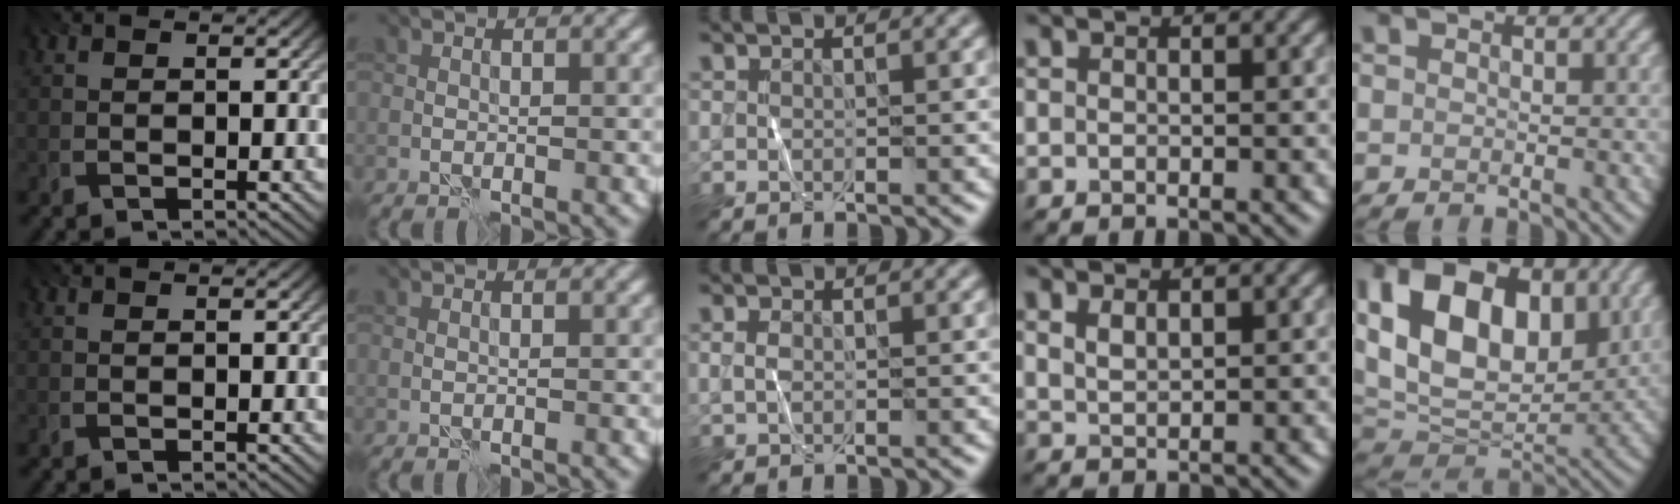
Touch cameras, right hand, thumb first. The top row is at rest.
{"middle": {"total": 0.8, "force": [0.2, 0.6, 0.6], "torque": [-0.016, 0.001, 0.002]}, "ring": {"total": 1.3, "force": [0.9, 0.6, 0.8], "torque": [-0.020, 0.000, 0.023]}, "little": {"total": 14.8, "force": [3.8, 9.7, 10.4], "torque": [-0.198, 0.020, 0.070]}}